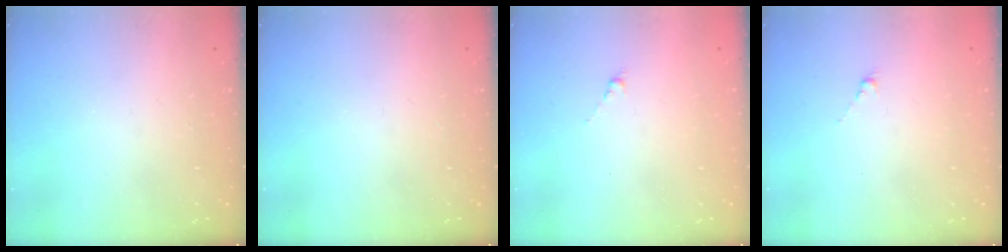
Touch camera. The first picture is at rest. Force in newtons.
{"total": 0.0}
{"total": 0.0}
{"total": 0.5, "press": 0.3, "slide": 0.4}